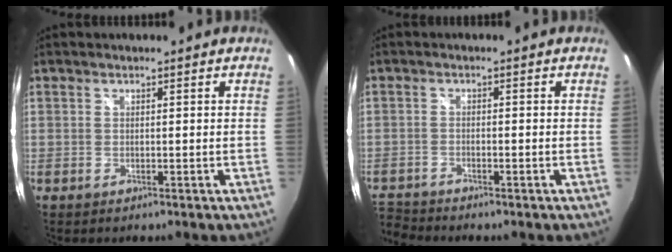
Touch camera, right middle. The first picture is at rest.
{"total": 5.2, "force": [-5.1, 0.9, 0.7], "torque": [-0.044, -0.006, -0.106]}